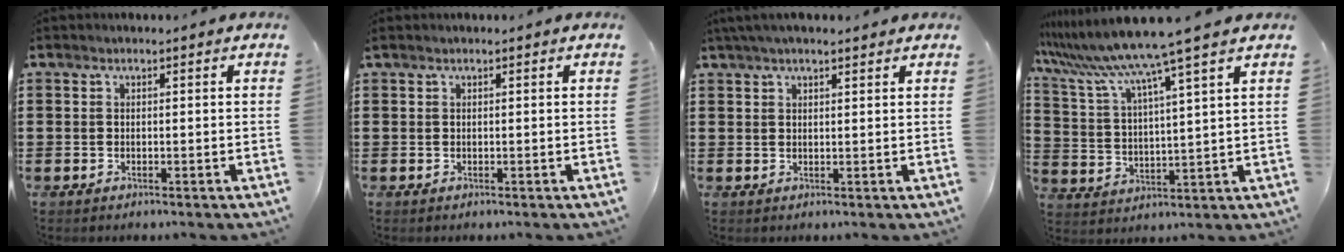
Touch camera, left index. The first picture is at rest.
{"total": 0.0}
{"total": 2.6, "force": [2.0, 0.4, 1.6], "torque": [-0.033, 0.006, 0.037]}
{"total": 9.6, "force": [8.0, -1.2, 5.0], "torque": [-0.130, -0.049, 0.128]}